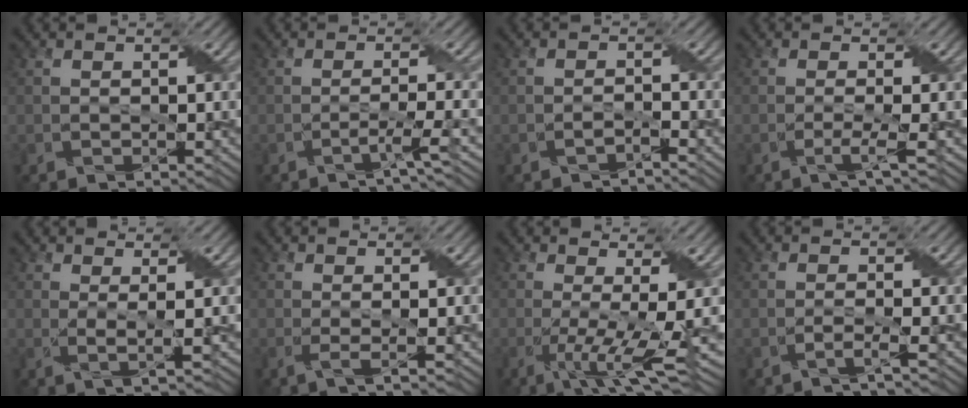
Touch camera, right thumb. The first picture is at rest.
{"total": 2.7, "force": [-1.4, 0.1, 2.3], "torque": [-0.038, 0.008, -0.039]}
{"total": 1.2, "force": [-1.1, 0.2, 0.3], "torque": [-0.006, 0.000, -0.026]}
{"total": 2.2, "force": [-0.7, 0.3, 2.0], "torque": [-0.033, 0.001, -0.025]}
{"total": 2.1, "force": [0.8, 0.3, 1.9], "torque": [-0.043, 0.000, 0.008]}
{"total": 1.6, "force": [-0.1, 0.4, 1.6], "torque": [-0.030, -0.001, -0.008]}
{"total": 8.3, "force": [-1.9, 1.7, 7.9], "torque": [-0.131, -0.006, -0.025]}
{"total": 1.5, "force": [-0.8, 0.2, 1.3], "torque": [-0.018, 0.001, -0.027]}